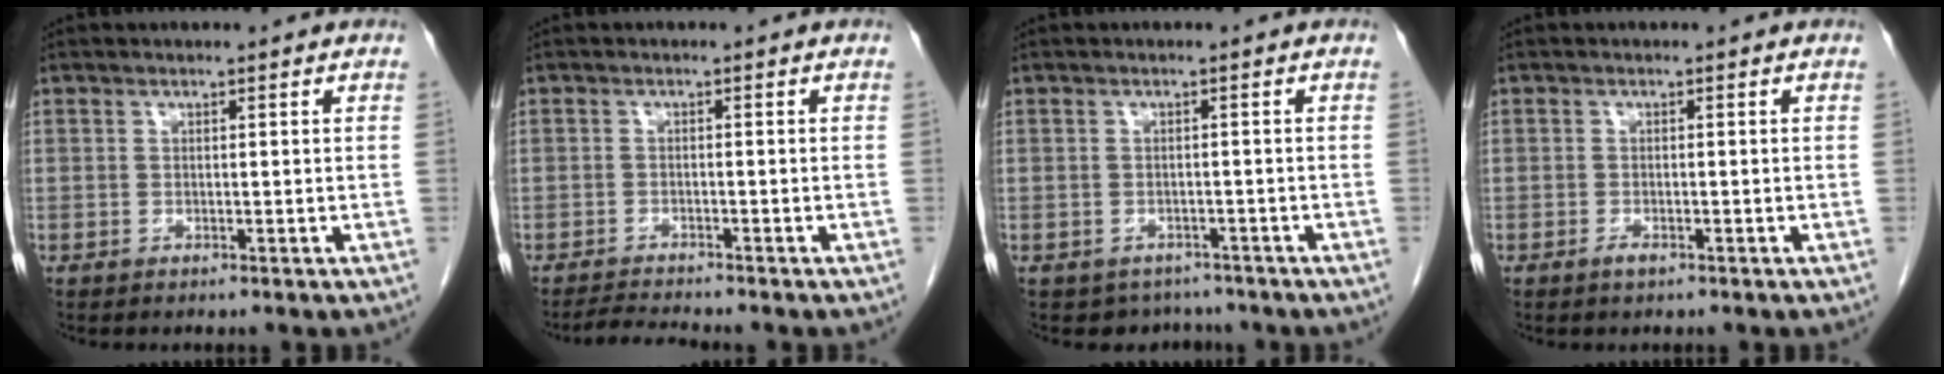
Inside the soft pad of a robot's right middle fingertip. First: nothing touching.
{"total": 2.6, "force": [-2.5, -0.7, 0.4], "torque": [-0.016, -0.017, -0.046]}
{"total": 3.7, "force": [-3.0, 2.2, -0.1], "torque": [0.006, 0.008, -0.040]}
{"total": 1.0, "force": [-0.7, 0.3, 0.7], "torque": [-0.014, 0.000, -0.008]}